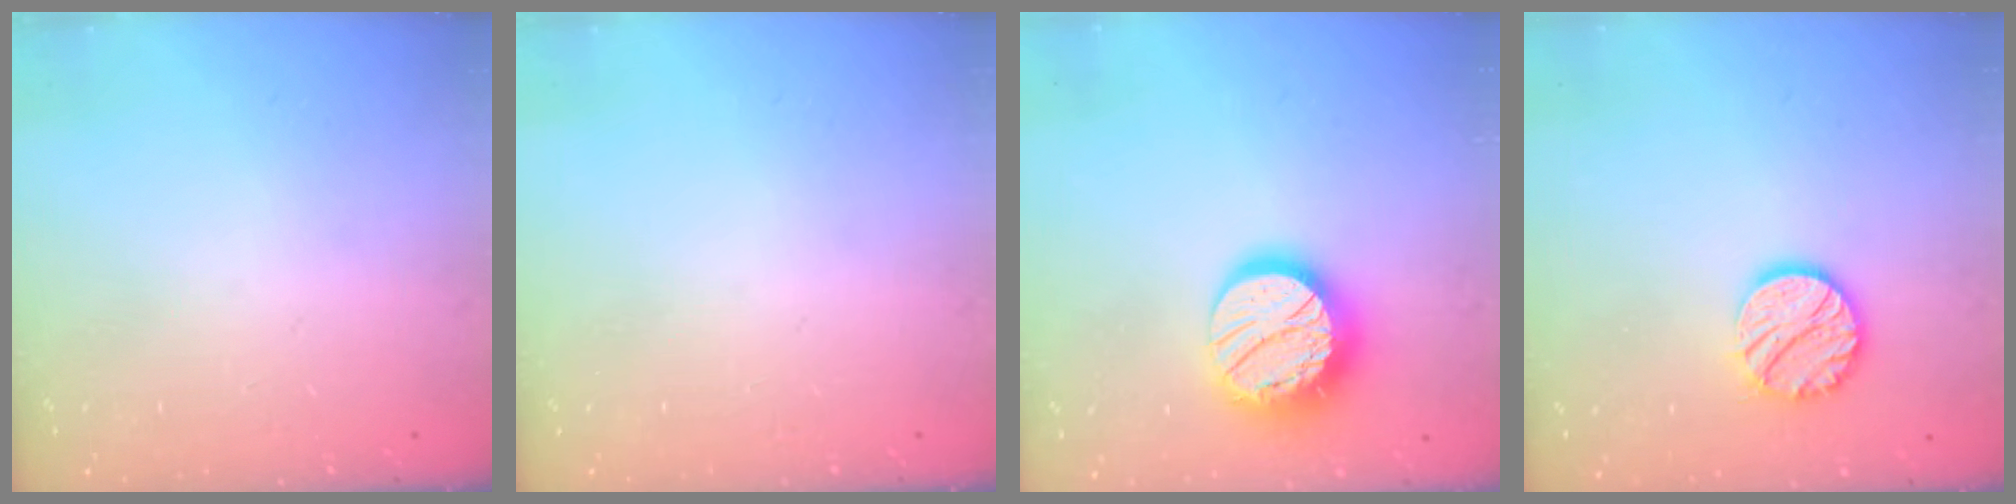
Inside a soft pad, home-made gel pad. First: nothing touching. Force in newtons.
{"total": 0.0}
{"total": 18.0, "press": 17.9, "slide": 1.2}
{"total": 11.6, "press": 11.6, "slide": 0.5}